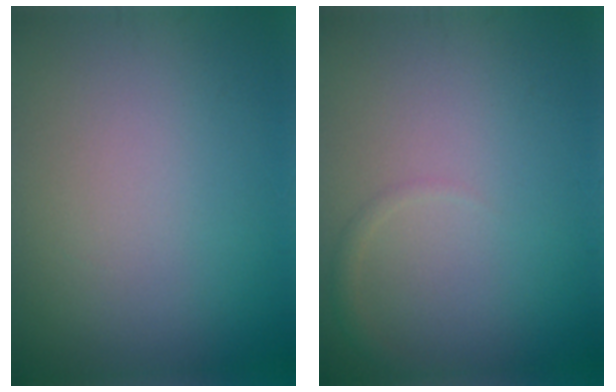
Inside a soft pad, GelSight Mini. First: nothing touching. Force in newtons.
{"total": 0.8, "press": 0.8, "slide": 0.1}